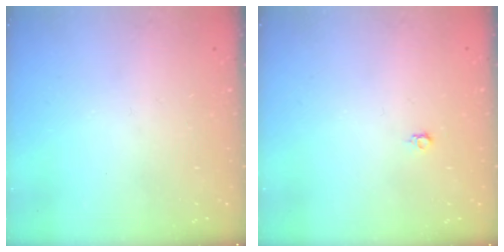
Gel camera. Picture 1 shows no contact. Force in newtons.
{"total": 3.6, "press": 3.5, "slide": 0.8}